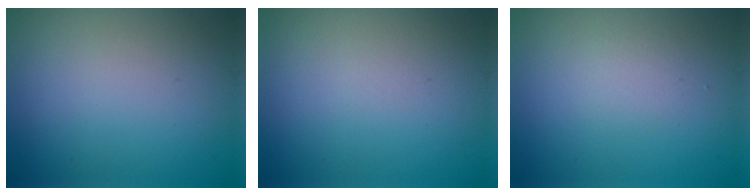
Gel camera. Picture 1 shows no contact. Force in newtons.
{"total": 0.0}
{"total": 1.3, "press": 1.2, "slide": 0.1}